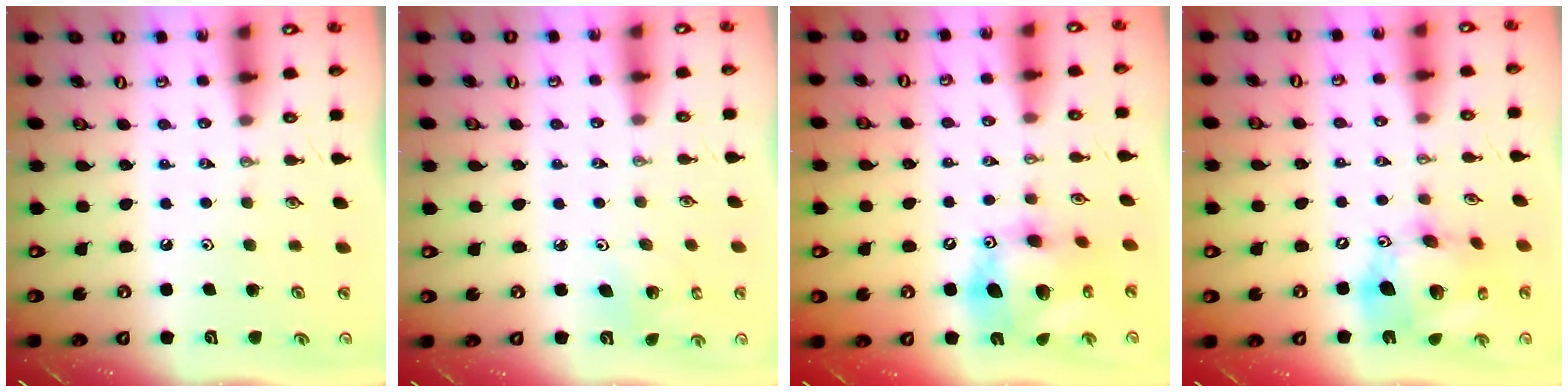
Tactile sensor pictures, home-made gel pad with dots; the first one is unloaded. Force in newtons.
{"total": 3.5, "press": 3.5, "slide": 0.2}
{"total": 15.4, "press": 15.4, "slide": 1.4}
{"total": 19.3, "press": 19.0, "slide": 2.9}